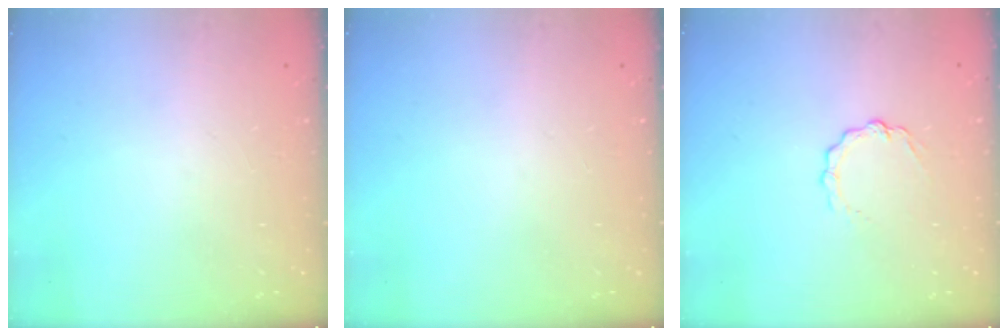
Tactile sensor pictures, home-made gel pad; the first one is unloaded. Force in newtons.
{"total": 0.0}
{"total": 3.6, "press": 3.6, "slide": 0.3}